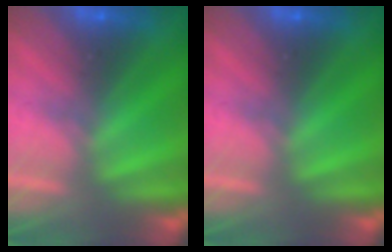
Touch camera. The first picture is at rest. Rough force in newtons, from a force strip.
{"total": 0.0}